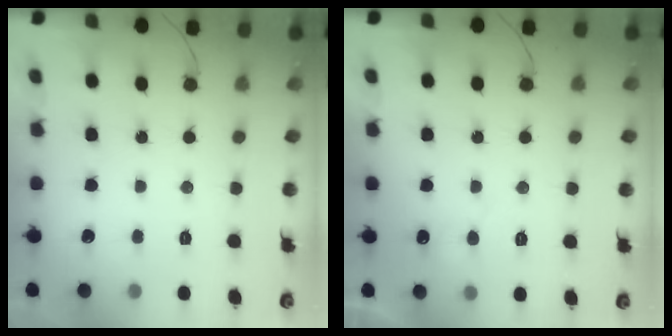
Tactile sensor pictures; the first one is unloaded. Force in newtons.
{"total": 6.0, "press": 6.0, "slide": 0.6}